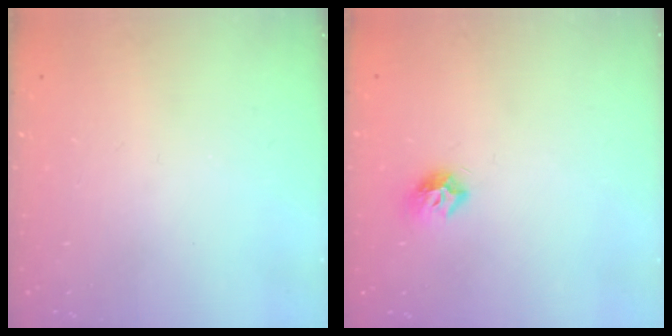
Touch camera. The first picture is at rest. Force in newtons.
{"total": 7.9, "press": 7.9, "slide": 0.8}